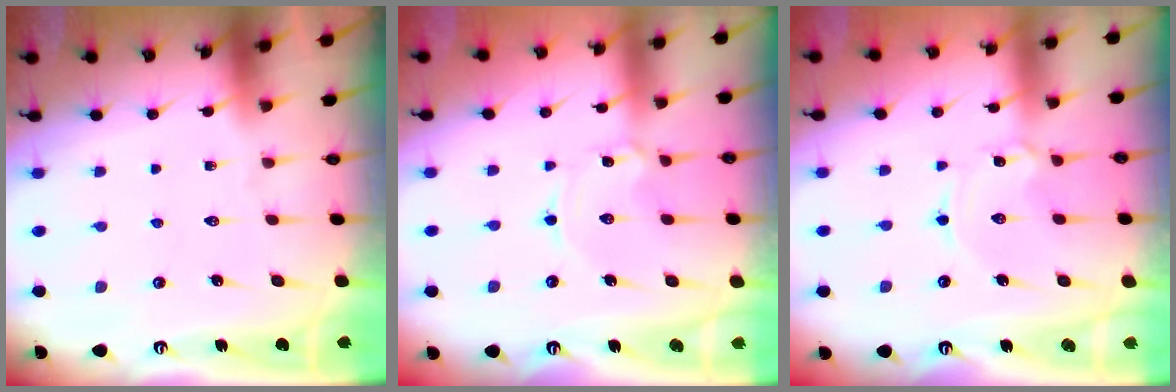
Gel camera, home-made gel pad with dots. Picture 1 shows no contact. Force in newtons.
{"total": 1.6, "press": 1.5, "slide": 0.1}
{"total": 1.6, "press": 1.6, "slide": 0.2}